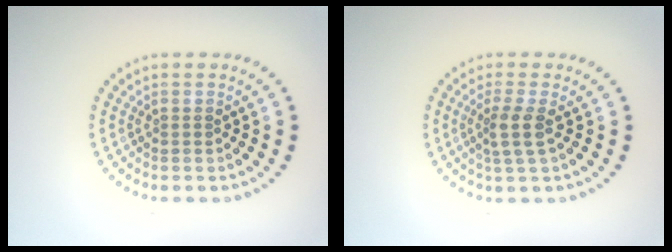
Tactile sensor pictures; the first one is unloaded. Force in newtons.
{"total": 2.3, "press": 1.9, "slide": 1.4}